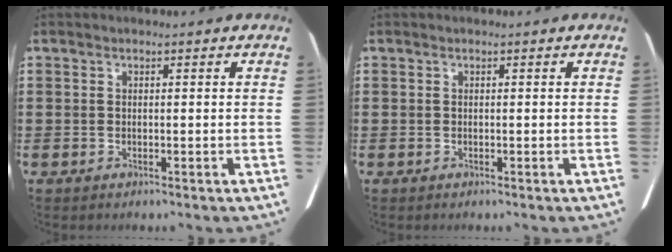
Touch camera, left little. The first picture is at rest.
{"total": 0.0}